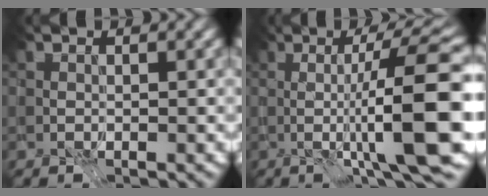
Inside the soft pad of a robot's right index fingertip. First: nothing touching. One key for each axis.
{"total": 9.1, "fx": -2.0, "fy": -0.9, "fz": 8.8, "tx": -0.115, "ty": -0.003, "tz": -0.022}